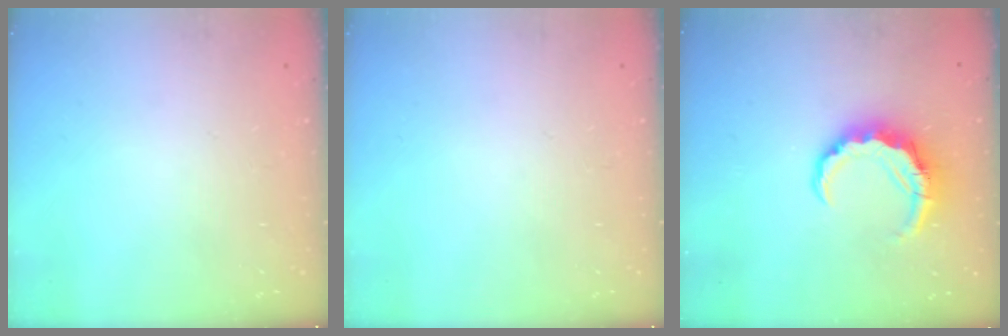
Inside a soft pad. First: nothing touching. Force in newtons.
{"total": 0.0}
{"total": 8.1, "press": 8.0, "slide": 1.5}